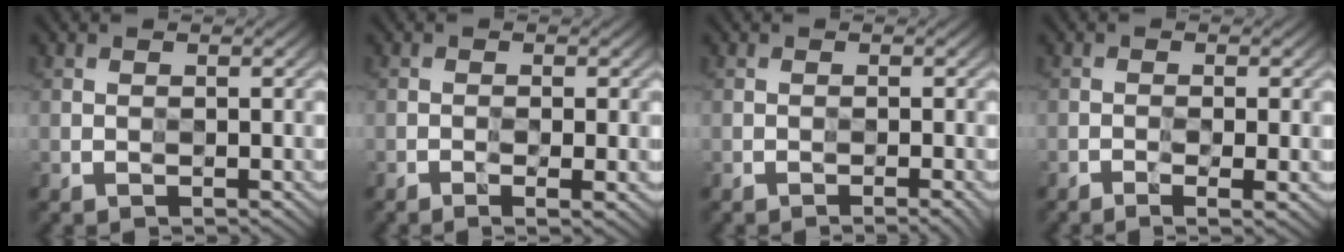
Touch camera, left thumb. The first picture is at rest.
{"total": 2.6, "force": [-0.8, 0.4, 2.4], "torque": [-0.046, -0.004, -0.014]}
{"total": 1.3, "force": [-0.7, 0.2, 1.1], "torque": [-0.011, 0.002, -0.012]}
{"total": 3.0, "force": [-1.1, 0.5, 2.7], "torque": [-0.053, -0.004, -0.019]}